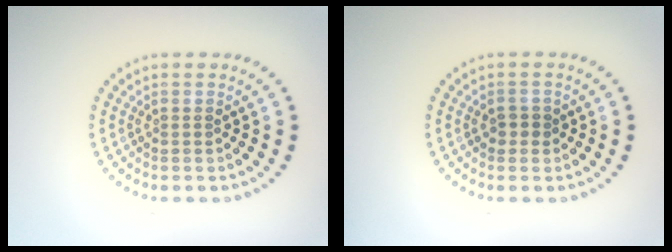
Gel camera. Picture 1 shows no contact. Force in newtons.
{"total": 1.3, "press": 1.2, "slide": 0.5}